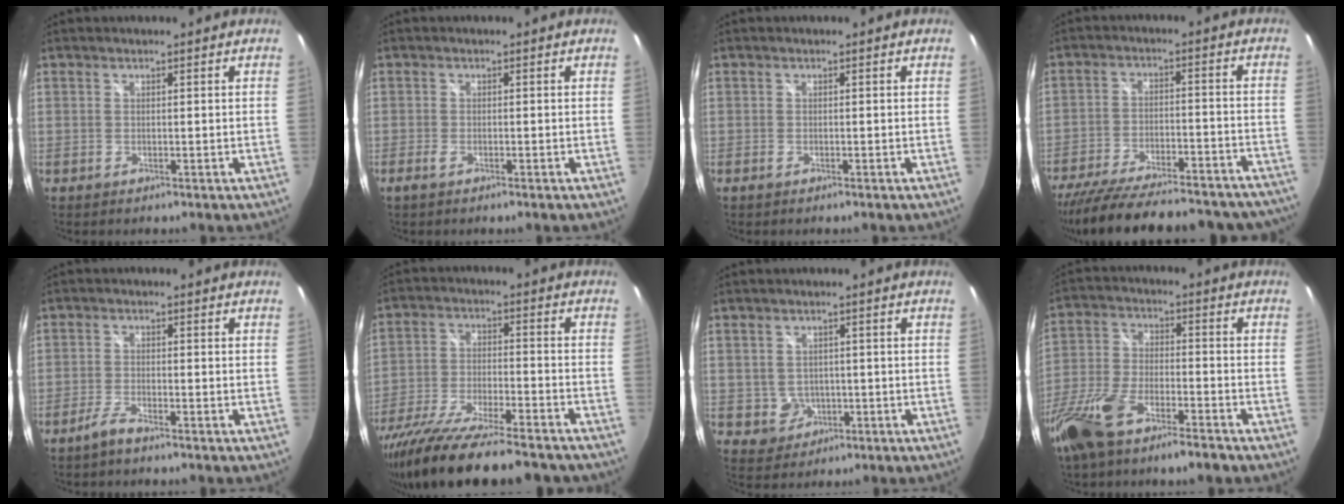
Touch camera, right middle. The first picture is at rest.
{"total": 1.3, "force": [-1.0, 0.2, 0.8], "torque": [-0.016, -0.003, -0.019]}
{"total": 0.8, "force": [-0.6, 0.2, 0.4], "torque": [-0.009, -0.002, -0.013]}
{"total": 30.3, "force": [-26.4, 7.8, 12.7], "torque": [-0.241, -0.028, -0.351]}
{"total": 3.0, "force": [-2.5, 0.3, 1.7], "torque": [-0.050, -0.002, -0.051]}
{"total": 25.1, "force": [-20.7, 4.5, 13.4], "torque": [-0.257, -0.075, -0.329]}
{"total": 3.9, "force": [-0.7, 3.7, 0.9], "torque": [-0.025, 0.005, 0.000]}
{"total": 15.7, "force": [-11.1, 4.4, 10.1], "torque": [-0.227, -0.039, -0.207]}